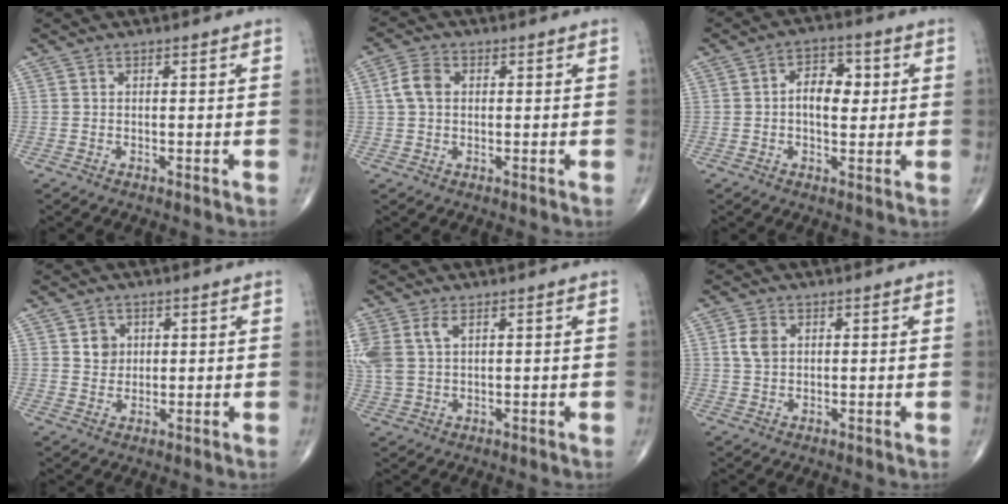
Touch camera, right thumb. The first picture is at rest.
{"total": 4.6, "force": [0.7, 3.2, 3.2], "torque": [-0.067, 0.010, 0.009]}
{"total": 7.2, "force": [0.7, 4.4, 5.7], "torque": [-0.065, 0.009, 0.002]}
{"total": 3.4, "force": [1.1, 3.0, 1.3], "torque": [-0.004, -0.004, 0.018]}
{"total": 7.9, "force": [2.8, 4.6, 5.8], "torque": [-0.153, 0.011, 0.065]}
{"total": 3.5, "force": [0.9, 2.4, 2.3], "torque": [-0.044, 0.001, 0.017]}